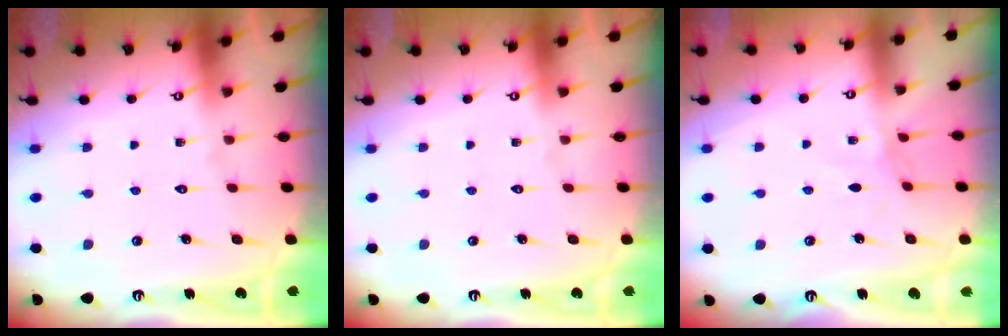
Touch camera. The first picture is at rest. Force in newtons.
{"total": 0.0}
{"total": 2.3, "press": 2.3, "slide": 0.4}